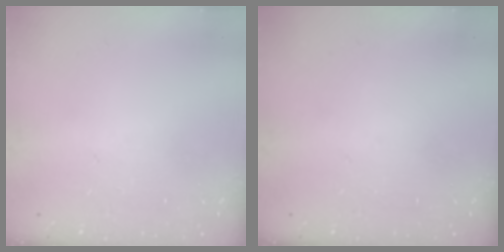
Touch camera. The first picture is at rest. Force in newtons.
{"total": 0.0}